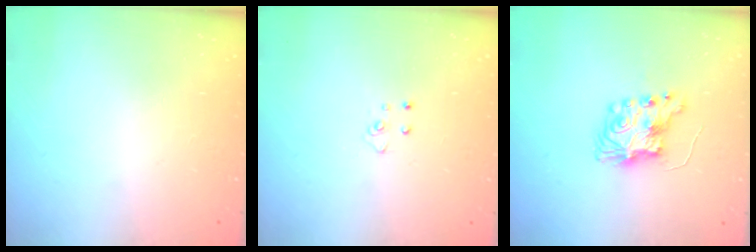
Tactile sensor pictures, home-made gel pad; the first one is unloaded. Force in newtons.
{"total": 4.7, "press": 4.6, "slide": 0.4}
{"total": 8.4, "press": 8.4, "slide": 0.2}